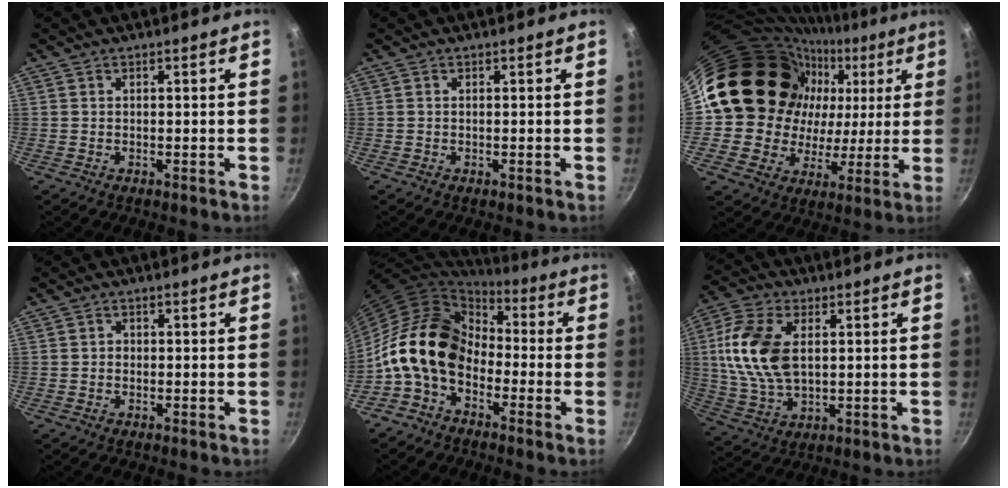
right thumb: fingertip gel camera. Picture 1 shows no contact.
{"total": 0.0}
{"total": 25.4, "force": [5.9, 21.2, 12.8], "torque": [-0.185, 0.031, 0.108]}
{"total": 0.7, "force": [-0.2, 0.6, 0.2], "torque": [0.000, 0.002, -0.005]}
{"total": 14.5, "force": [-2.9, 10.3, 9.7], "torque": [-0.149, 0.043, -0.076]}
{"total": 14.4, "force": [2.4, 8.4, 11.5], "torque": [-0.222, -0.002, 0.044]}